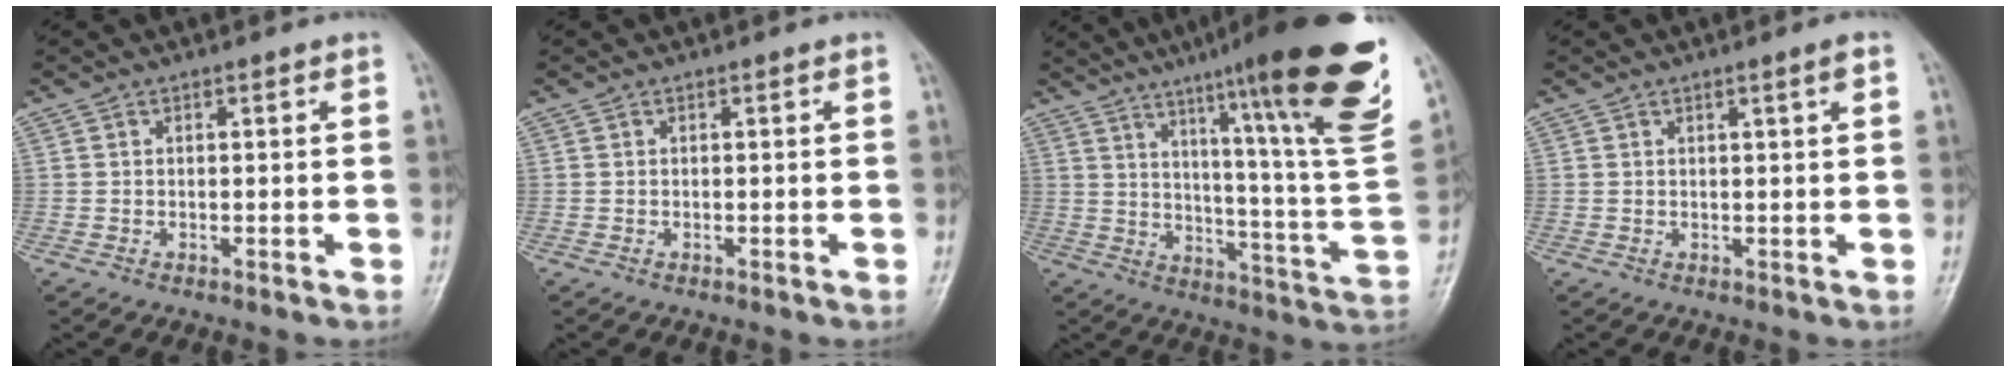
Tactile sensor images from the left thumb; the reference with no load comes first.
{"total": 0.0}
{"total": 28.2, "force": [17.2, 2.1, 22.2], "torque": [-0.292, -0.079, 0.248]}
{"total": 1.7, "force": [0.8, -0.1, 1.4], "torque": [-0.024, -0.004, 0.014]}